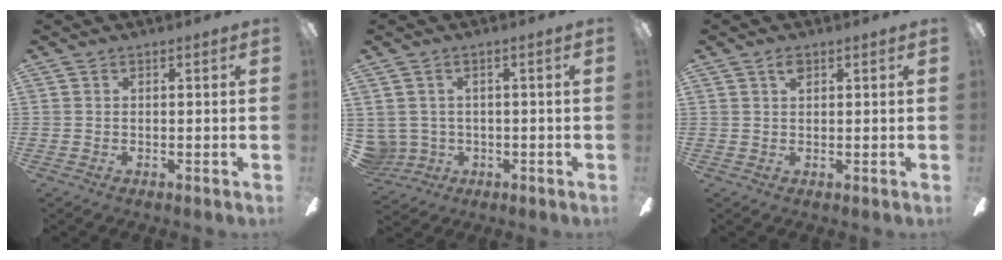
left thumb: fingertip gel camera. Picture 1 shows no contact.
{"total": 4.0, "force": [0.4, 3.9, 0.5], "torque": [-0.038, -0.002, 0.009]}
{"total": 1.9, "force": [1.2, 0.8, 1.3], "torque": [-0.029, 0.003, 0.021]}